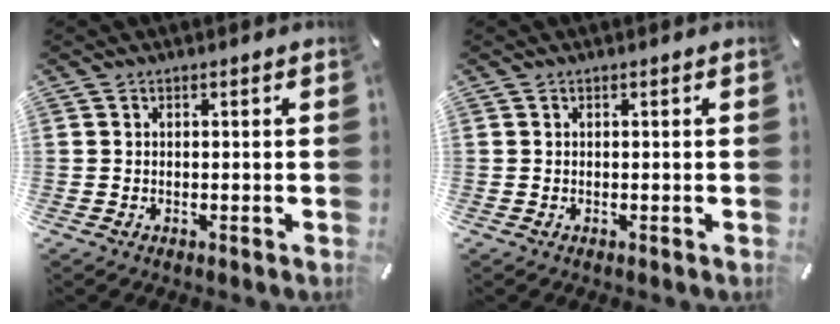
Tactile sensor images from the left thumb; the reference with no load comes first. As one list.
[{"total": 0.0}]